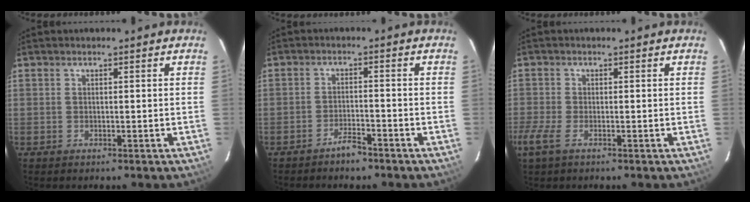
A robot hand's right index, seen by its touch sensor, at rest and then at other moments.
{"total": 3.1, "force": [-2.7, 0.6, 1.3], "torque": [-0.036, 0.004, -0.044]}
{"total": 4.0, "force": [-2.2, 1.2, 3.1], "torque": [-0.075, -0.013, -0.043]}